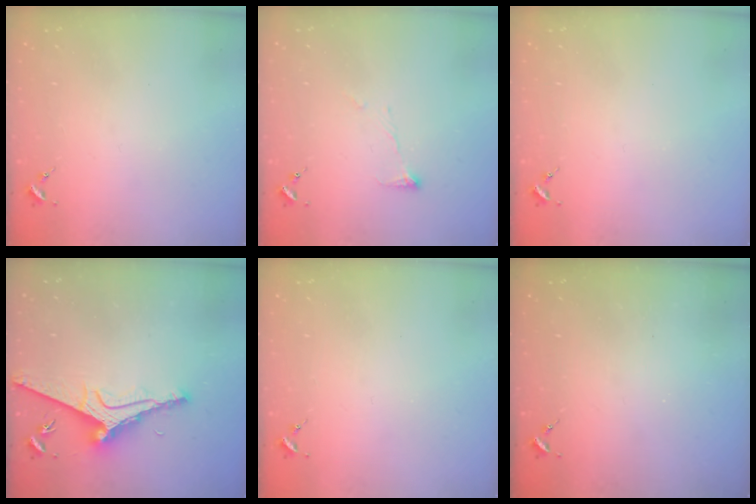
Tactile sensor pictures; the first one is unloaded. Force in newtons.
{"total": 5.8, "press": 5.8, "slide": 0.8}
{"total": 0.0}
{"total": 10.8, "press": 10.7, "slide": 1.4}
{"total": 0.0}
{"total": 0.0}